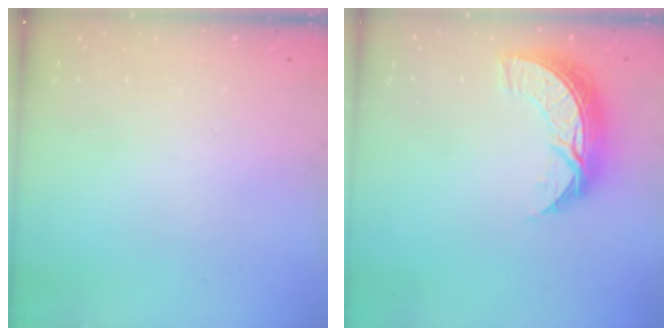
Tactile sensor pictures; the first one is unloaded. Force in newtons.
{"total": 9.3, "press": 9.3, "slide": 0.7}